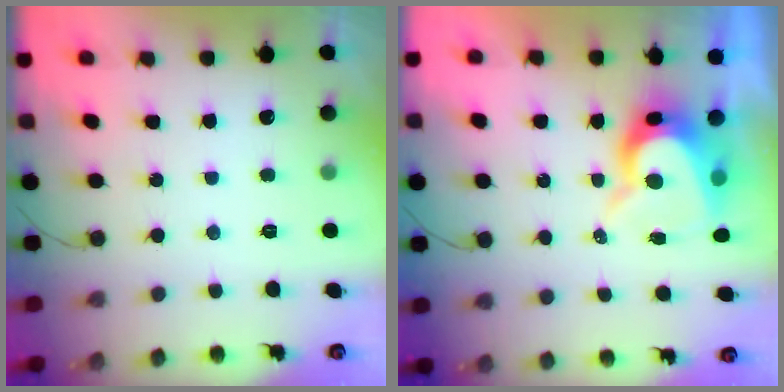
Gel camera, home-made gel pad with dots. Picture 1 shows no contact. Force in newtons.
{"total": 10.1, "press": 10.1, "slide": 0.7}